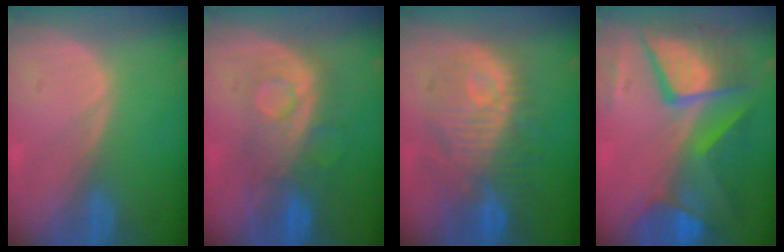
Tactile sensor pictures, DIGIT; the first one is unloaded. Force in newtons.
{"total": 7.8, "press": 7.8, "slide": 0.6}
{"total": 10.5, "press": 10.2, "slide": 2.3}
{"total": 12.0, "press": 11.9, "slide": 1.2}